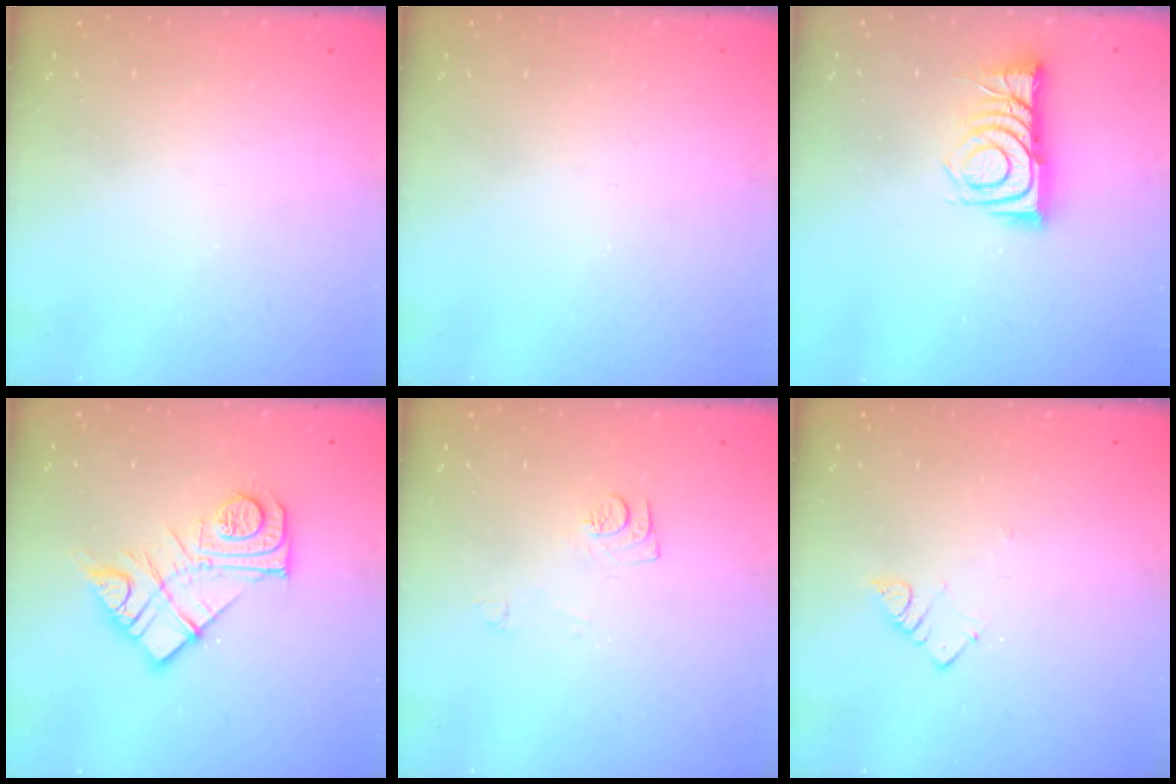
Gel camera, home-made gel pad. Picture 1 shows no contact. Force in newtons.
{"total": 0.0}
{"total": 9.9, "press": 9.9, "slide": 0.4}
{"total": 13.9, "press": 13.8, "slide": 0.9}
{"total": 7.7, "press": 7.7, "slide": 0.8}
{"total": 3.2, "press": 3.2, "slide": 0.3}